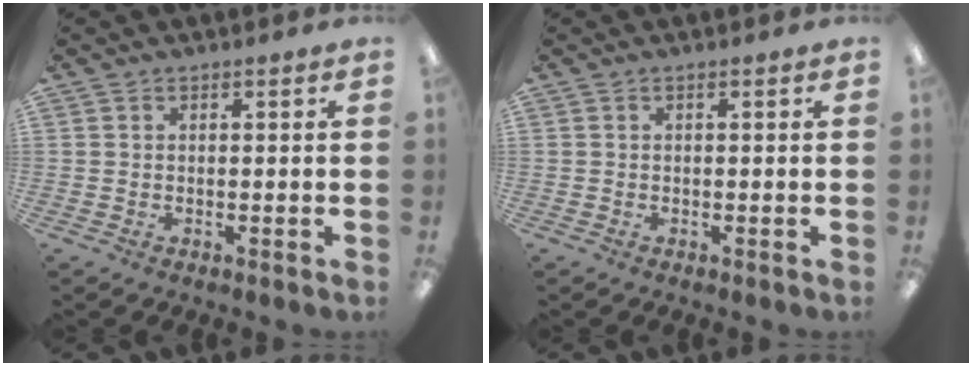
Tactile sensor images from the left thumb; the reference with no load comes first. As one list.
[{"total": 0.0}]